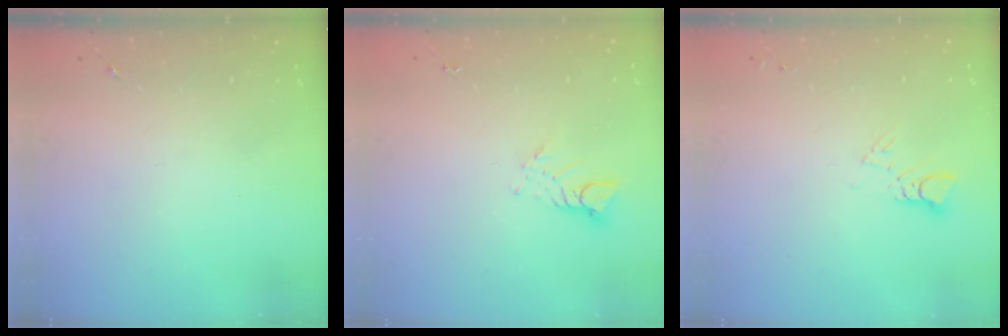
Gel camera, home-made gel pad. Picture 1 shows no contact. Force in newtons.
{"total": 5.1, "press": 5.0, "slide": 0.3}
{"total": 2.9, "press": 2.9, "slide": 0.2}